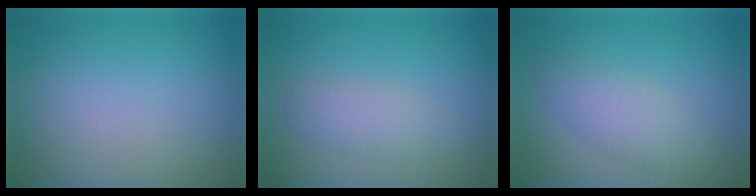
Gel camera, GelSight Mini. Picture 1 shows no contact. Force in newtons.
{"total": 2.3, "press": 2.3, "slide": 0.1}
{"total": 3.2, "press": 3.2, "slide": 0.1}